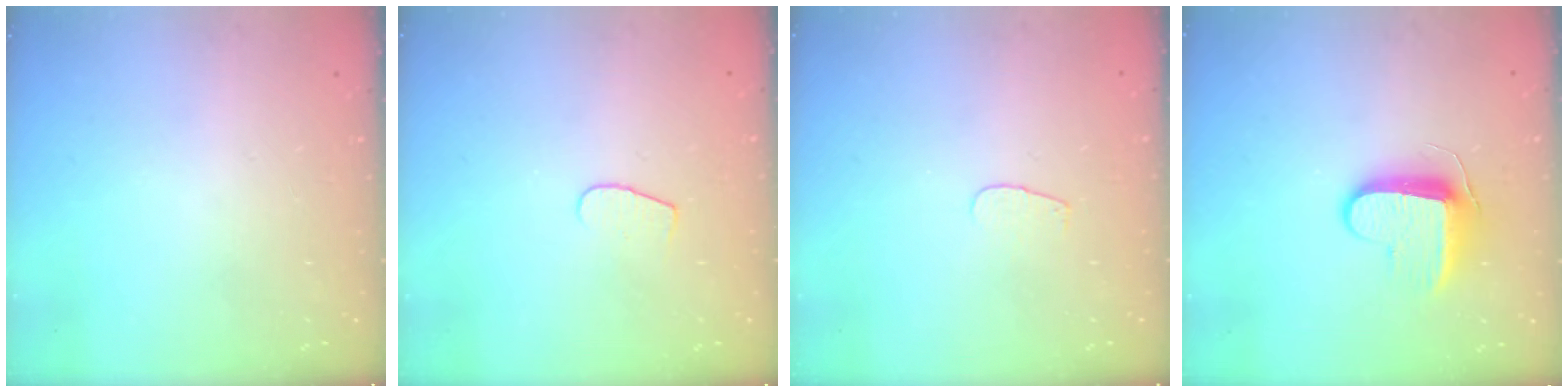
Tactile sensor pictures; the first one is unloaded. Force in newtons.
{"total": 4.6, "press": 4.5, "slide": 0.4}
{"total": 3.3, "press": 3.3, "slide": 0.3}
{"total": 9.2, "press": 9.2, "slide": 0.9}